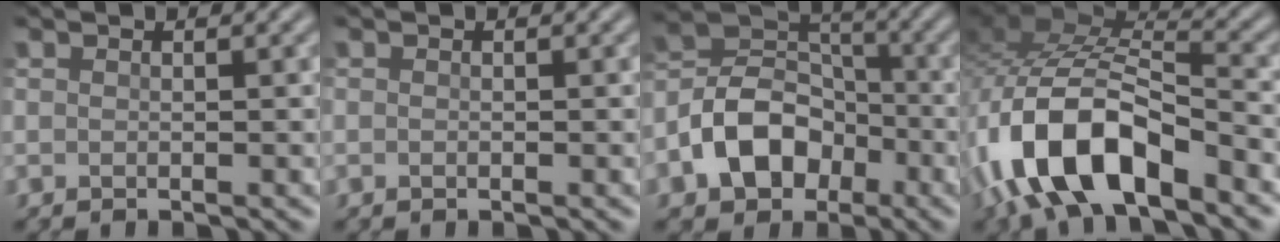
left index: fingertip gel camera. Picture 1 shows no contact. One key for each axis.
{"total": 0.0}
{"total": 7.9, "fx": -3.3, "fy": 5.7, "fz": 4.3, "tx": -0.076, "ty": 0.006, "tz": -0.076}
{"total": 12.1, "fx": -6.0, "fy": 5.8, "fz": 8.8, "tx": -0.170, "ty": 0.002, "tz": -0.115}